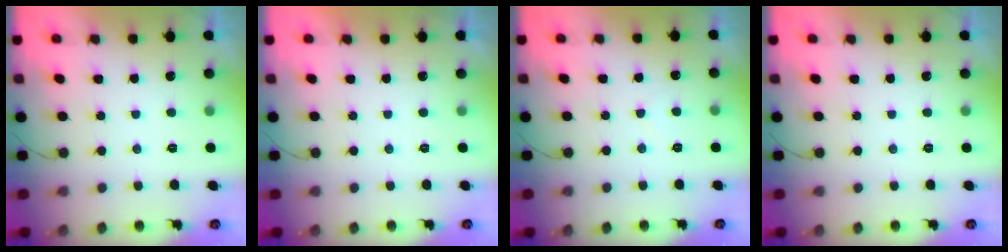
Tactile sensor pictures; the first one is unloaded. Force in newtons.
{"total": 1.7, "press": 1.7, "slide": 0.0}
{"total": 3.6, "press": 3.6, "slide": 0.3}
{"total": 0.0}